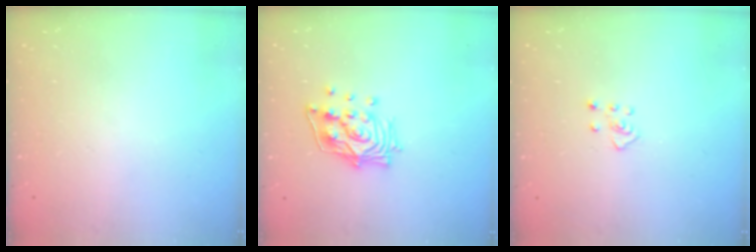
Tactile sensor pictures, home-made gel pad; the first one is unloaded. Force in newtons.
{"total": 13.5, "press": 13.5, "slide": 1.6}
{"total": 3.5, "press": 3.4, "slide": 0.6}